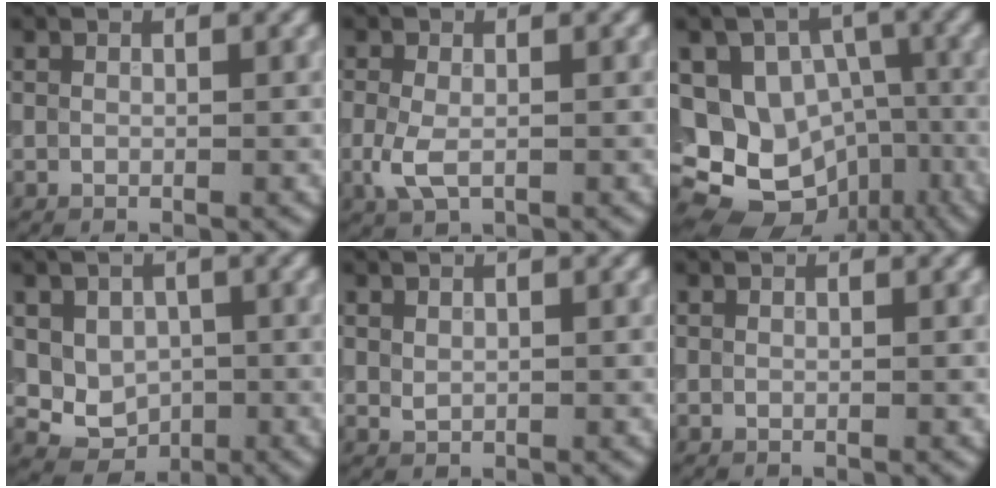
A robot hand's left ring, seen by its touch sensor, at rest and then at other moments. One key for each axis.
{"total": 2.8, "fx": -0.5, "fy": 1.6, "fz": 2.2, "tx": -0.052, "ty": -0.005, "tz": -0.010}
{"total": 14.5, "fx": -3.9, "fy": 12.4, "fz": 6.4, "tx": -0.124, "ty": 0.005, "tz": -0.058}
{"total": 4.3, "fx": 0.3, "fy": 3.7, "fz": 2.2, "tx": -0.025, "ty": -0.007, "tz": 0.008}
{"total": 0.7, "fx": 0.3, "fy": 0.5, "fz": 0.3, "tx": -0.008, "ty": -0.003, "tz": 0.010}
{"total": 0.0}